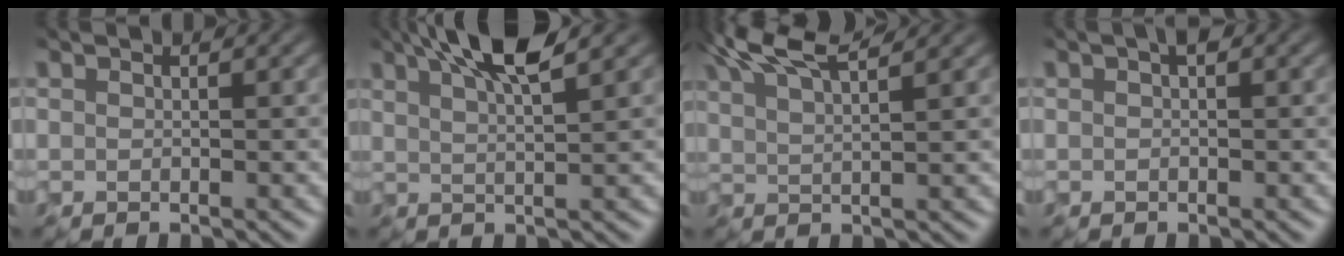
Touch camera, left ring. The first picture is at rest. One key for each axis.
{"total": 6.0, "fx": 3.4, "fy": 1.3, "fz": 4.7, "tx": -0.073, "ty": 0.017, "tz": 0.059}
{"total": 6.5, "fx": 4.5, "fy": 1.9, "fz": 4.3, "tx": -0.083, "ty": 0.028, "tz": 0.066}
{"total": 0.6, "fx": 0.0, "fy": 0.3, "fz": 0.6, "tx": -0.012, "ty": 0.004, "tz": 0.004}